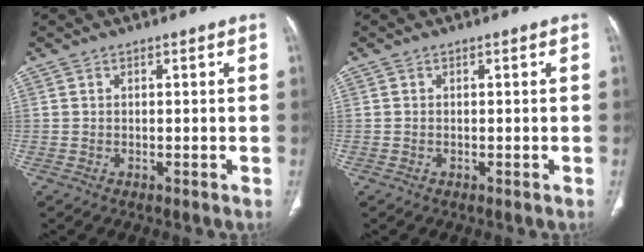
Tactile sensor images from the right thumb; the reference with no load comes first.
{"total": 0.0}